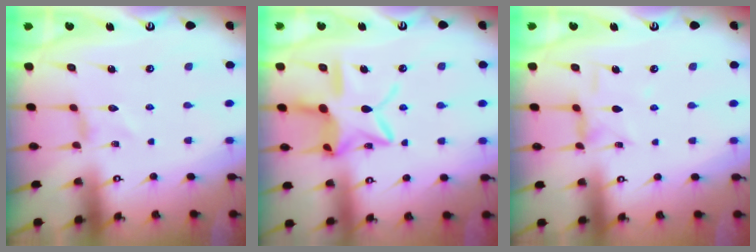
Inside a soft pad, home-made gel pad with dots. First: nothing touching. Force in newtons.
{"total": 14.9, "press": 14.9, "slide": 1.1}
{"total": 4.4, "press": 4.4, "slide": 0.3}